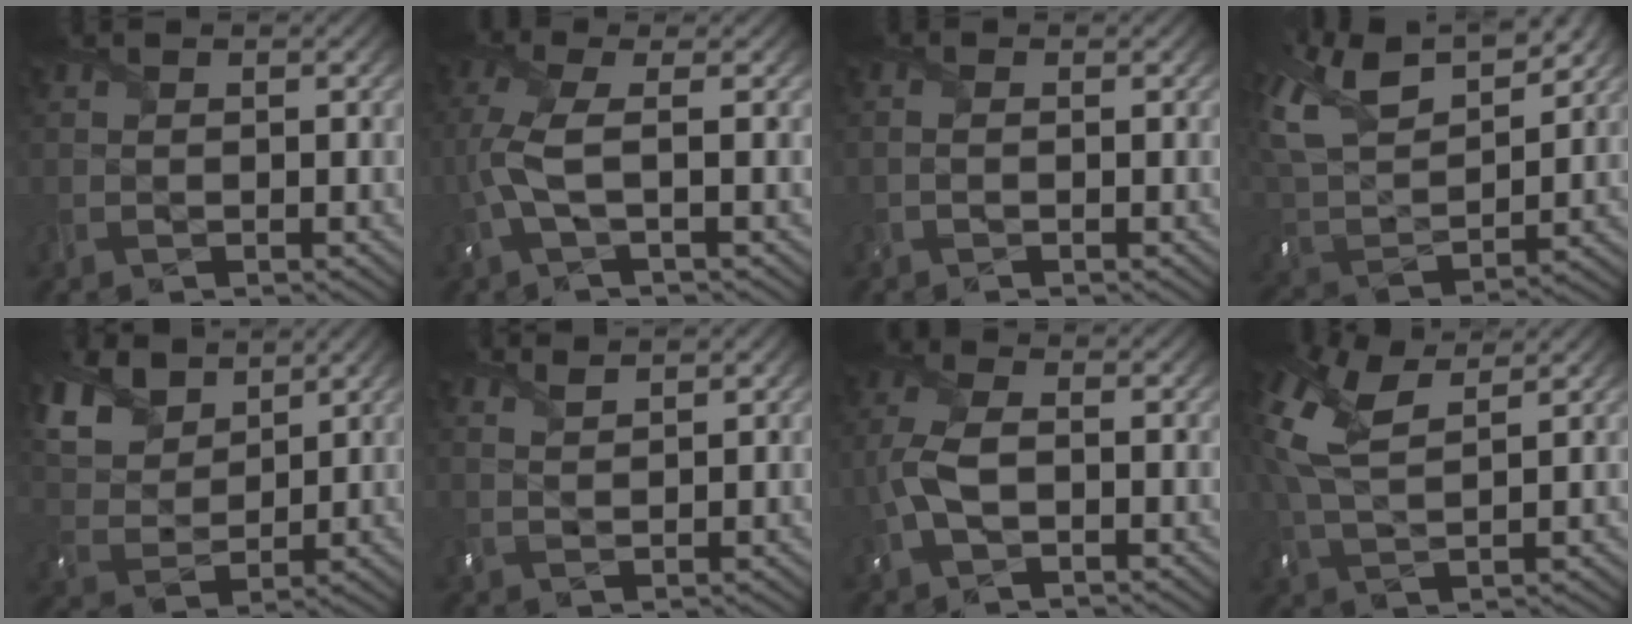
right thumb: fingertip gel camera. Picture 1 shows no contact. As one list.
[{"total": 5.0, "force": [-0.5, 1.3, 4.8], "torque": [-0.120, 0.006, -0.020]}, {"total": 0.6, "force": [-0.3, 0.2, 0.5], "torque": [-0.013, 0.000, -0.007]}, {"total": 13.3, "force": [9.5, 5.5, 7.6], "torque": [-0.202, 0.027, 0.165]}, {"total": 11.0, "force": [7.5, 5.7, 5.7], "torque": [-0.176, 0.025, 0.134]}, {"total": 2.1, "force": [1.8, 0.4, 0.9], "torque": [-0.024, 0.001, 0.041]}, {"total": 5.3, "force": [-1.0, 2.7, 4.4], "torque": [-0.121, 0.005, -0.025]}, {"total": 9.5, "force": [4.5, 4.0, 7.3], "torque": [-0.207, 0.017, 0.084]}]